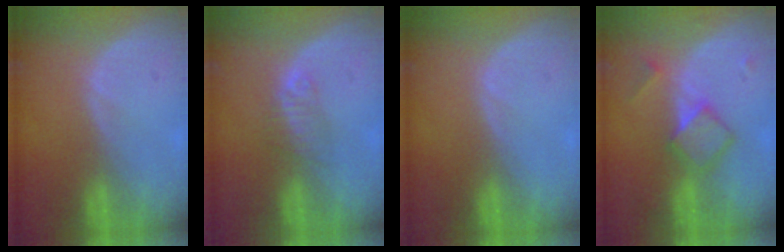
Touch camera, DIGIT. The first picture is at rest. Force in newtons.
{"total": 2.3, "press": 2.1, "slide": 0.8}
{"total": 0.0}
{"total": 5.2, "press": 5.2, "slide": 0.1}